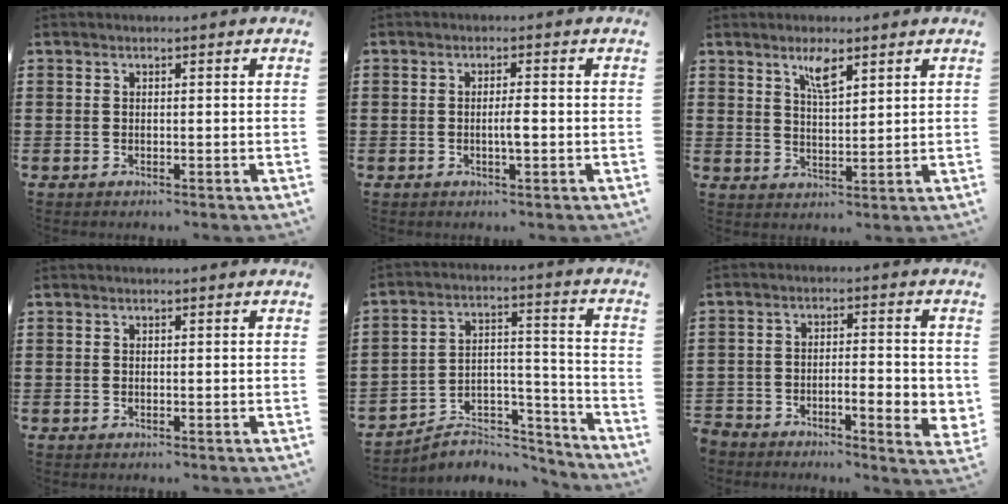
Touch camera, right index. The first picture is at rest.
{"total": 2.2, "force": [-0.5, 0.3, 2.2], "torque": [-0.041, 0.001, -0.009]}
{"total": 4.1, "force": [2.8, 1.0, 2.8], "torque": [-0.055, 0.001, 0.047]}
{"total": 0.0}
{"total": 5.1, "force": [-4.5, 2.2, 1.1], "torque": [-0.019, 0.007, -0.089]}
{"total": 4.7, "force": [-3.0, 1.5, 3.4], "torque": [-0.057, 0.000, -0.054]}